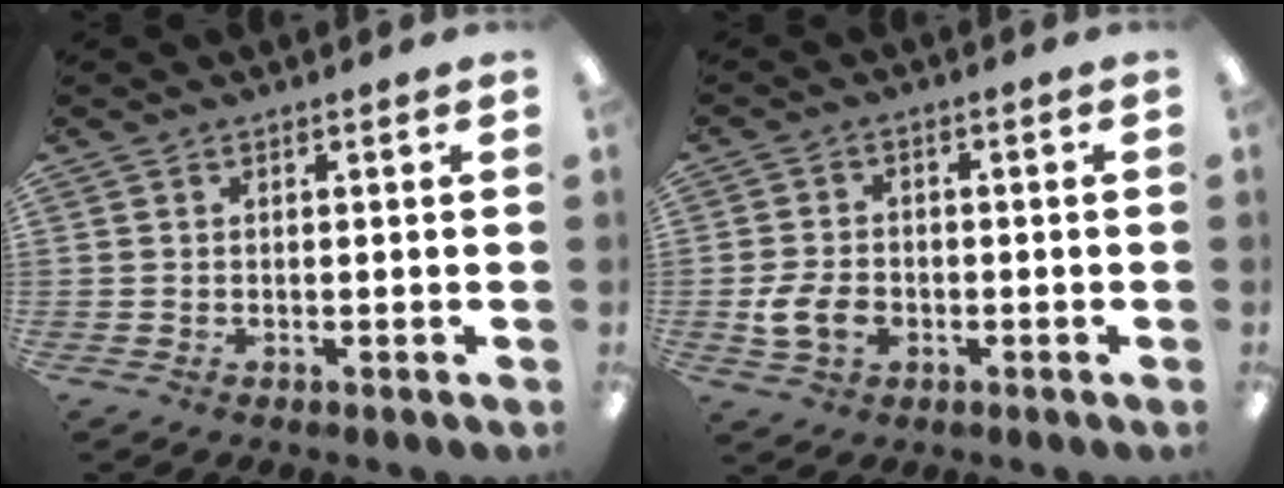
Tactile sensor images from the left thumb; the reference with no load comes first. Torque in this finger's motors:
{"motor_torque": [-0.33, 0.23, -0.11, 0.12, 0.05]}